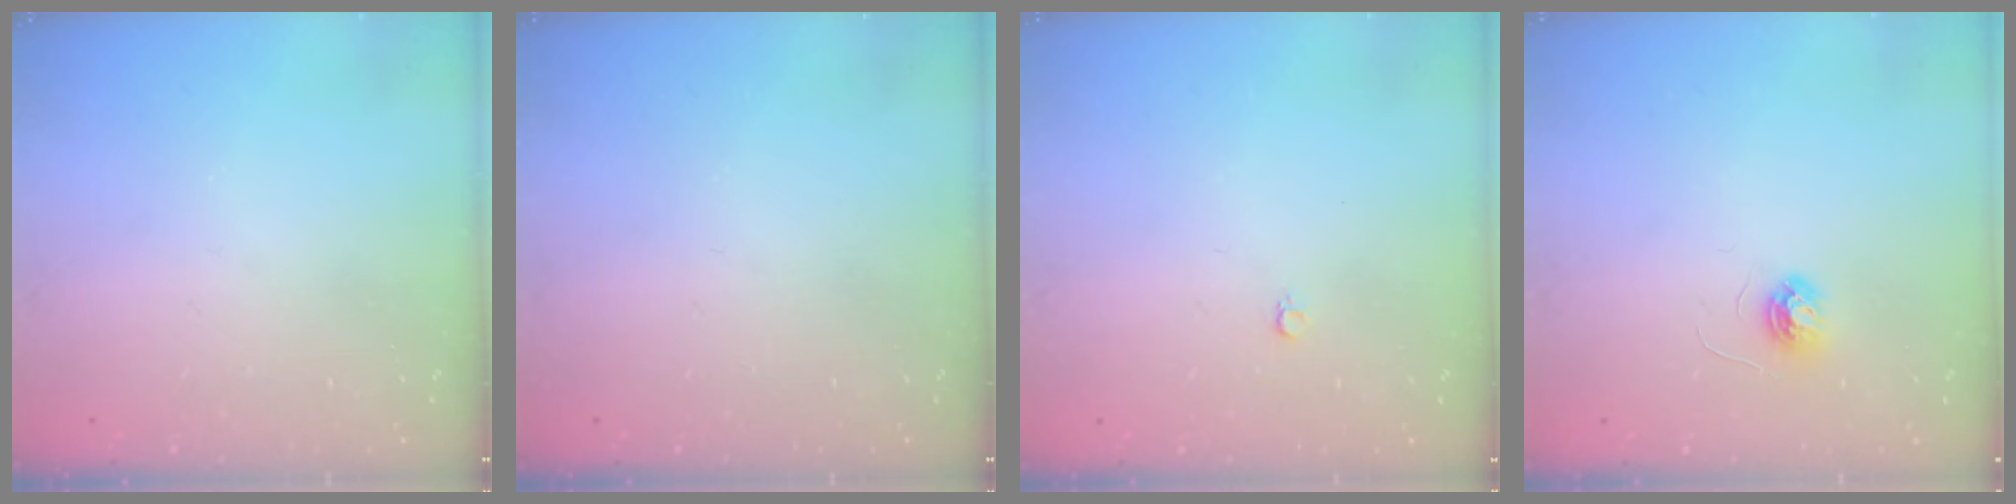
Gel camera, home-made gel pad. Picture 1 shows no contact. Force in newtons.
{"total": 0.0}
{"total": 2.4, "press": 2.4, "slide": 0.2}
{"total": 4.0, "press": 4.0, "slide": 0.3}